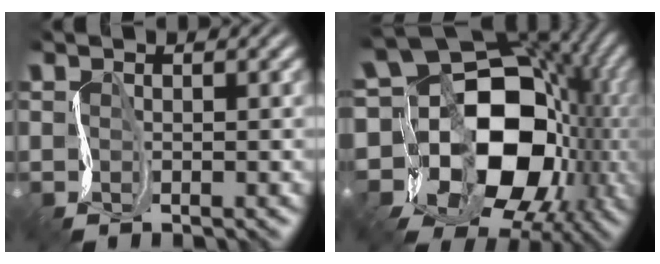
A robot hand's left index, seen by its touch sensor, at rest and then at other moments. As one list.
[{"total": 18.5, "force": [-1.2, 14.1, 11.8], "torque": [-0.172, 0.001, -0.032]}]